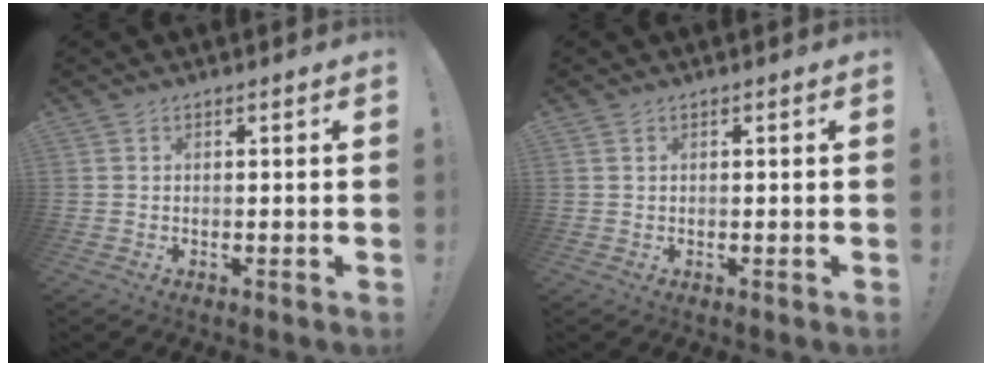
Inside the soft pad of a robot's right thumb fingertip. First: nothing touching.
{"total": 0.6, "force": [0.4, 0.3, 0.3], "torque": [-0.013, 0.003, 0.009]}